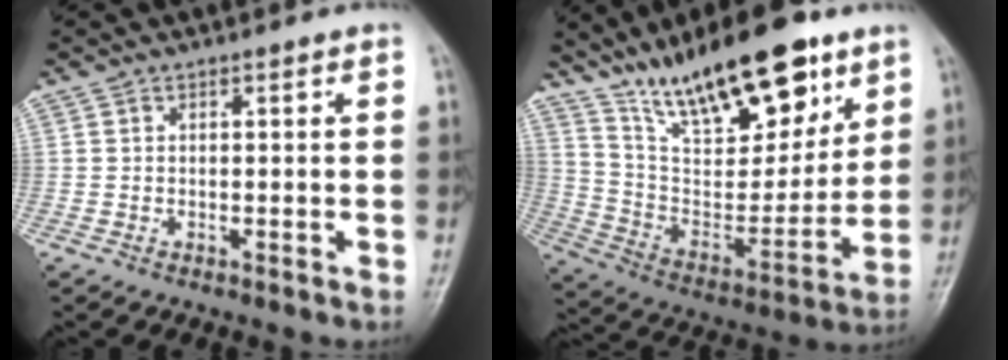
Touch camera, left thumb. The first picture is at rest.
{"total": 24.5, "force": [16.0, 9.1, 16.1], "torque": [-0.218, -0.056, 0.281]}